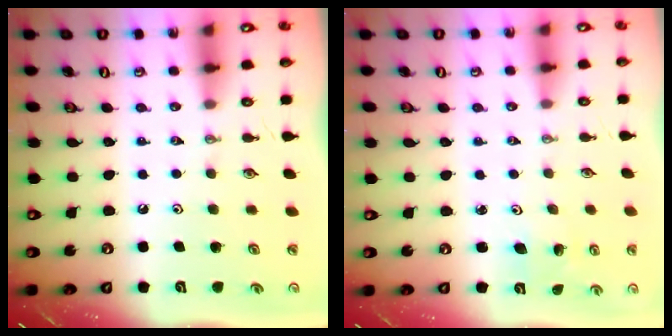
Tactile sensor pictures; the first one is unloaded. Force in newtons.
{"total": 3.5, "press": 3.5, "slide": 0.3}